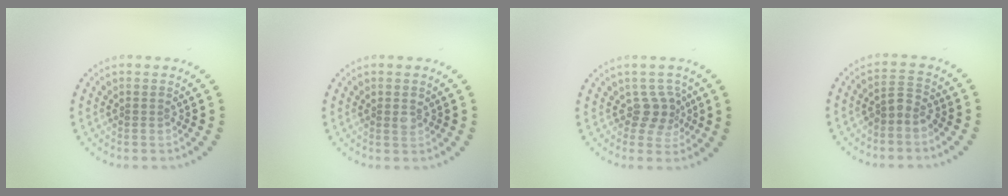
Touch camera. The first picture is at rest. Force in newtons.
{"total": 0.8, "press": 0.7, "slide": 0.3}
{"total": 2.2, "press": 1.7, "slide": 1.4}
{"total": 1.9, "press": 1.5, "slide": 1.2}